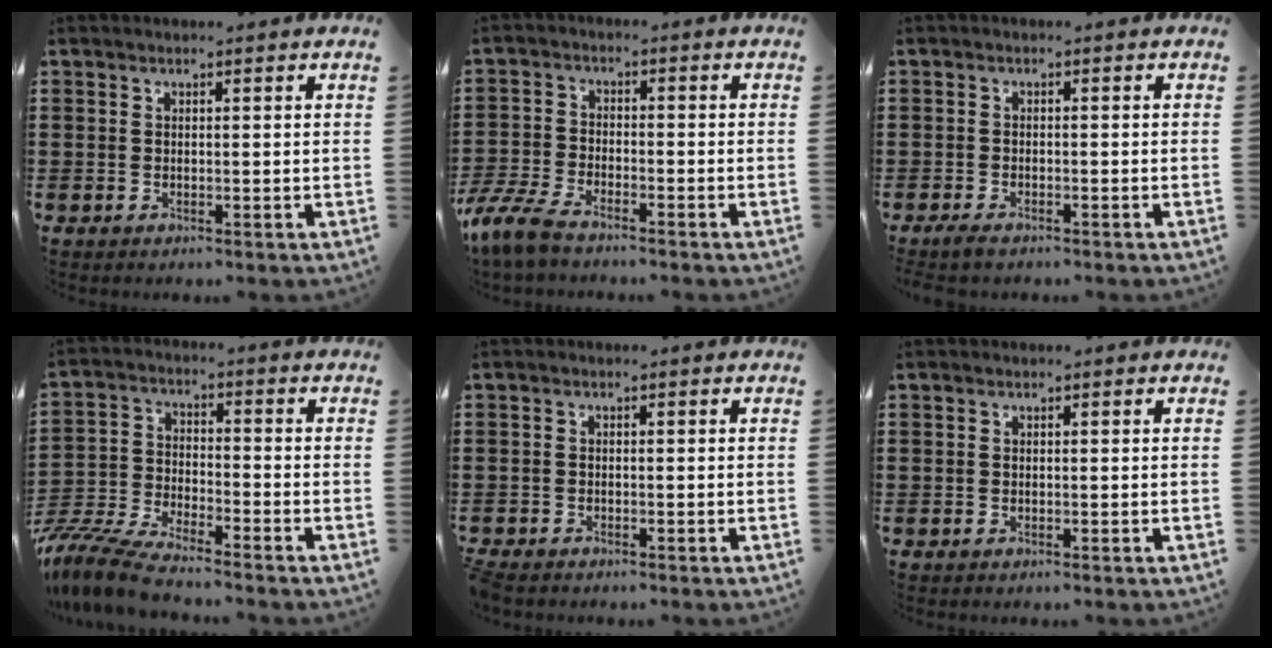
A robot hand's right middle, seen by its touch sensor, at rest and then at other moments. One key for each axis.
{"total": 5.9, "fx": -4.9, "fy": 1.2, "fz": 2.9, "tx": -0.095, "ty": -0.013, "tz": -0.105}
{"total": 1.2, "fx": -1.0, "fy": 0.2, "fz": 0.7, "tx": -0.023, "ty": -0.006, "tz": -0.021}
{"total": 7.8, "fx": -7.3, "fy": 0.7, "fz": 2.6, "tx": -0.073, "ty": -0.003, "tz": -0.150}
{"total": 1.1, "fx": -1.1, "fy": 0.1, "fz": 0.2, "tx": -0.014, "ty": -0.004, "tz": -0.024}
{"total": 0.0}